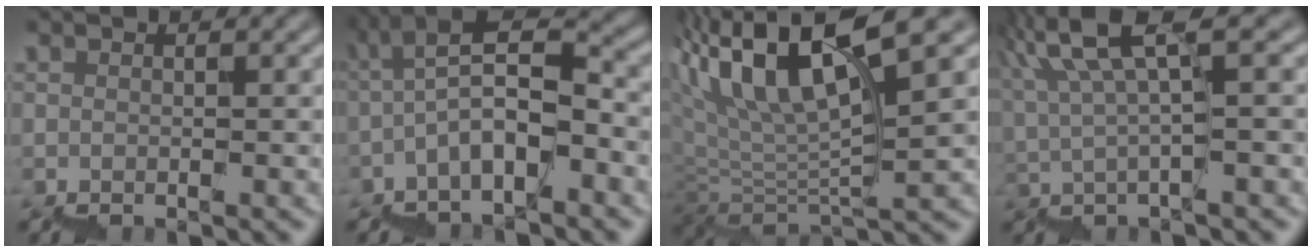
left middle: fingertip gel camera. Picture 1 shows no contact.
{"total": 5.4, "force": [-1.9, 1.8, 4.8], "torque": [-0.088, 0.028, -0.036]}
{"total": 9.5, "force": [6.4, 2.1, 6.7], "torque": [-0.126, 0.027, 0.125]}
{"total": 5.2, "force": [3.2, 0.4, 4.1], "torque": [-0.075, 0.014, 0.054]}